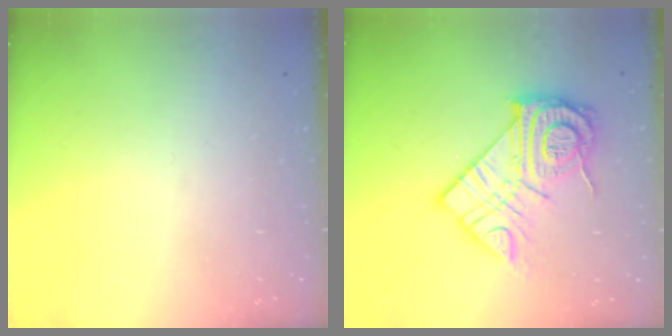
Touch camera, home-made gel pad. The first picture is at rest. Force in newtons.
{"total": 18.5, "press": 18.4, "slide": 1.5}